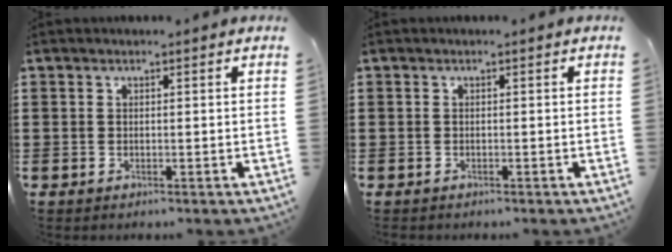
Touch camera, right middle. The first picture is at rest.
{"total": 0.6, "force": [-0.4, 0.4, -0.1], "torque": [0.002, 0.005, -0.011]}